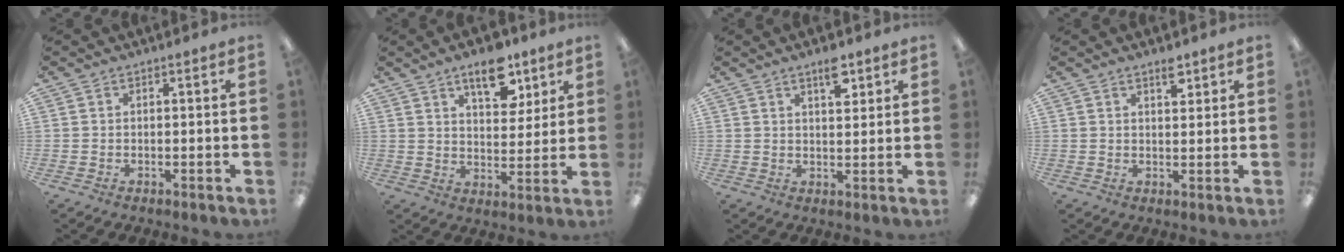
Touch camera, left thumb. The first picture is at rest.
{"total": 11.2, "force": [7.1, 5.5, 6.6], "torque": [-0.075, -0.038, 0.118]}
{"total": 5.7, "force": [3.8, 2.2, 3.7], "torque": [-0.049, -0.018, 0.061]}
{"total": 3.7, "force": [2.7, 1.4, 2.1], "torque": [-0.015, -0.017, 0.041]}